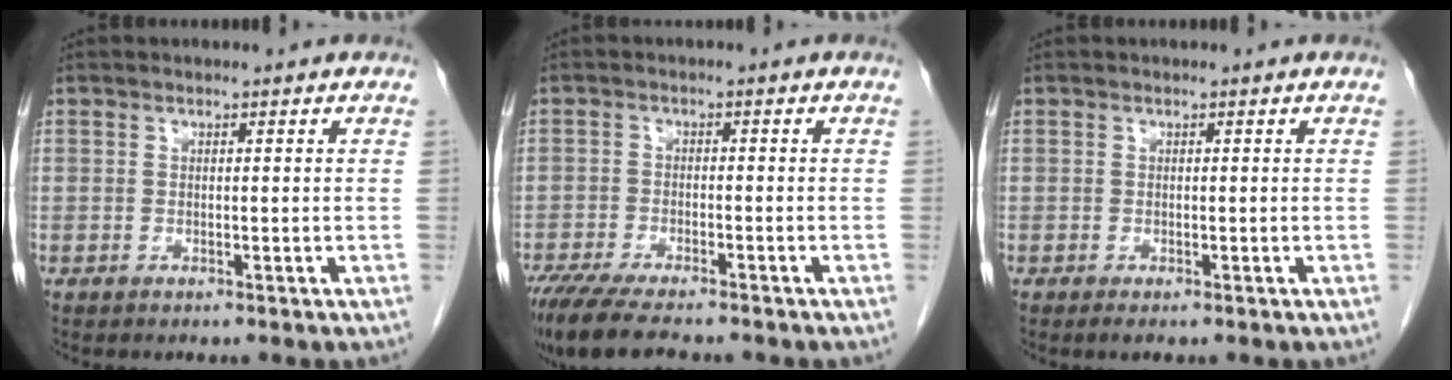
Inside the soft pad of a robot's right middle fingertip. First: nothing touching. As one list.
[{"total": 10.8, "force": [-9.0, 1.9, 5.6], "torque": [-0.090, -0.021, -0.145]}, {"total": 0.8, "force": [-0.6, 0.2, 0.6], "torque": [-0.009, -0.002, -0.007]}]